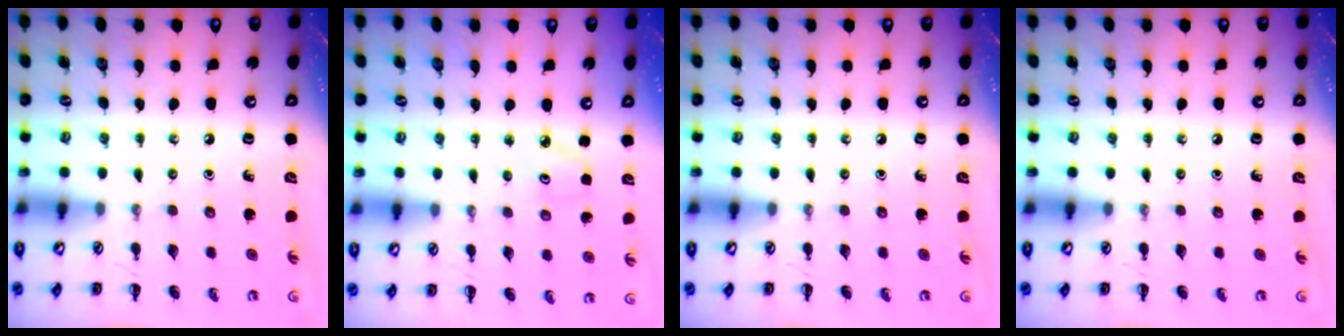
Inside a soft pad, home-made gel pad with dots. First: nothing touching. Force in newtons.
{"total": 2.1, "press": 2.0, "slide": 0.6}
{"total": 0.0}
{"total": 0.0}